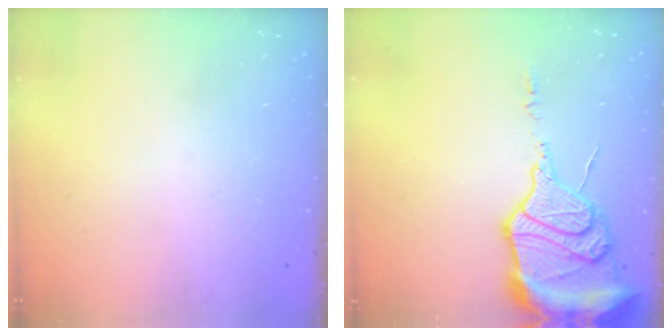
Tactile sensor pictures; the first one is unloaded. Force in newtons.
{"total": 18.9, "press": 18.8, "slide": 1.8}